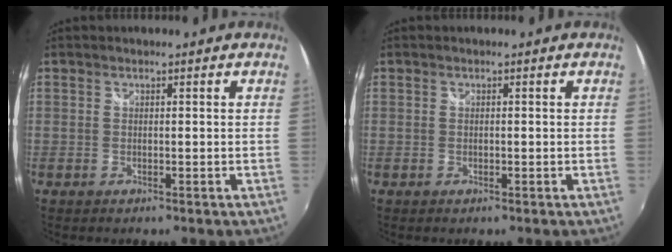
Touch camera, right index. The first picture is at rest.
{"total": 0.0}